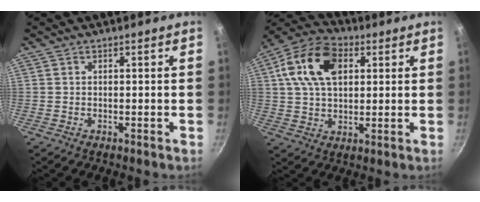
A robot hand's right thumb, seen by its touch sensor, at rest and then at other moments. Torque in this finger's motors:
{"motor_torque": [1.19, 1.36, 2.07, 0.57, 0.59]}